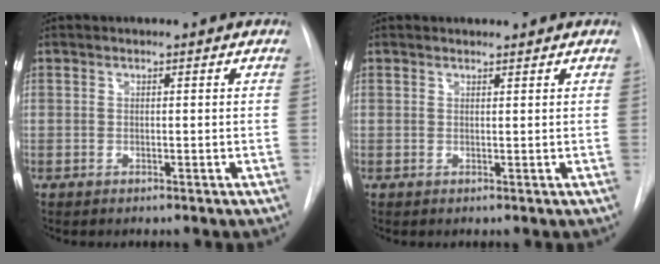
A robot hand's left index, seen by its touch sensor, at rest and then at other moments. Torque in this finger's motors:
{"motor_torque": [0.15, -0.16, -0.09, 0.00]}